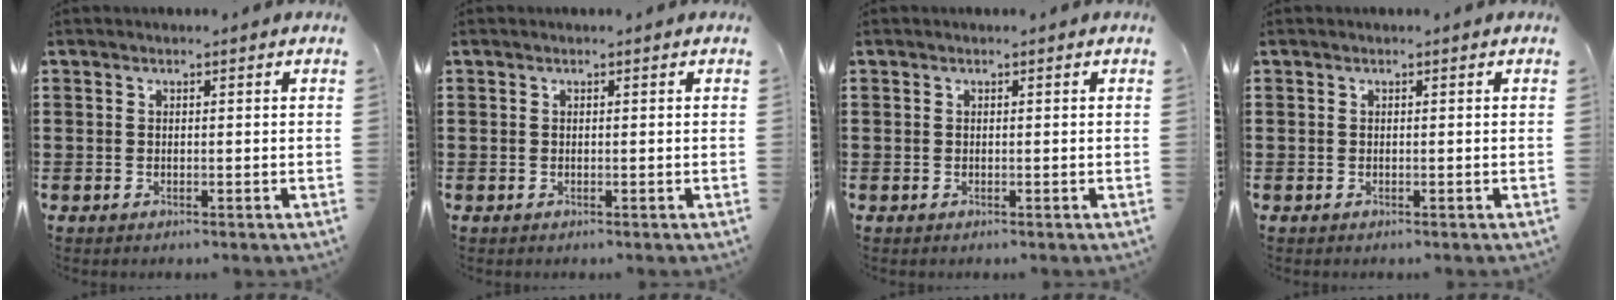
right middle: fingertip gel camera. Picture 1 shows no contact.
{"total": 0.0}
{"total": 0.0}
{"total": 0.0}